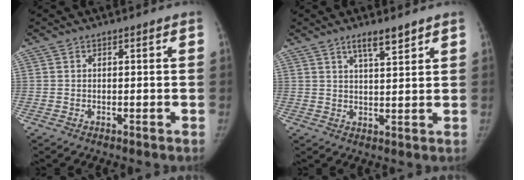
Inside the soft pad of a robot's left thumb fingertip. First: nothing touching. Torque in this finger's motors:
{"motor_torque": [0.04, -0.15, 0.68, -0.24, 0.00]}